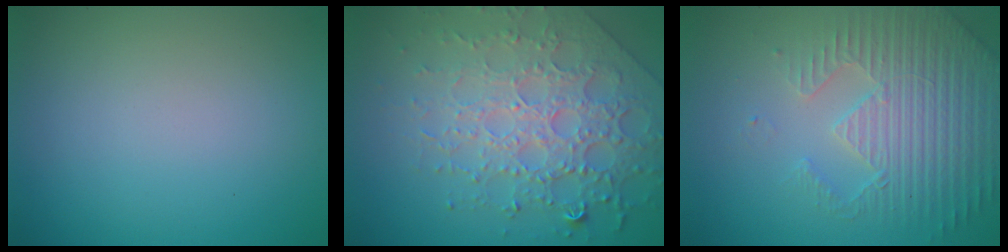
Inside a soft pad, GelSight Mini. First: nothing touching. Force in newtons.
{"total": 7.9, "press": 5.6, "slide": 5.6}
{"total": 4.8, "press": 4.3, "slide": 2.1}